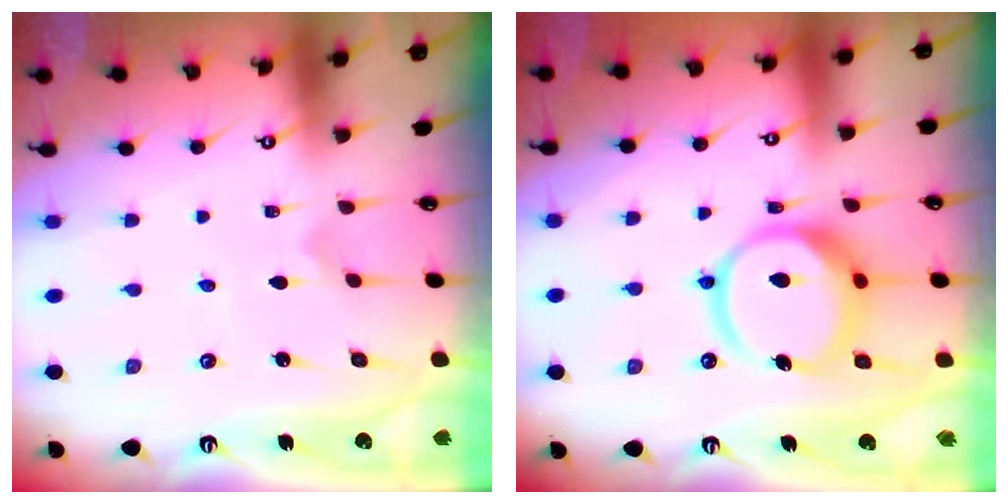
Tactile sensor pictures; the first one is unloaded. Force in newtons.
{"total": 15.3, "press": 15.1, "slide": 1.8}